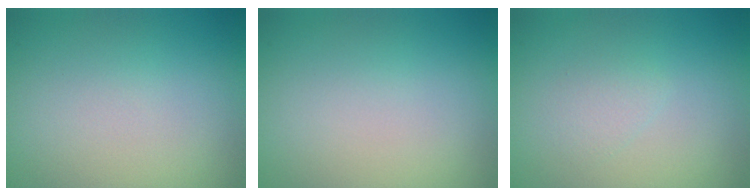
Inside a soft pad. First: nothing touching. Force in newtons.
{"total": 0.0}
{"total": 1.0, "press": 1.0, "slide": 0.0}